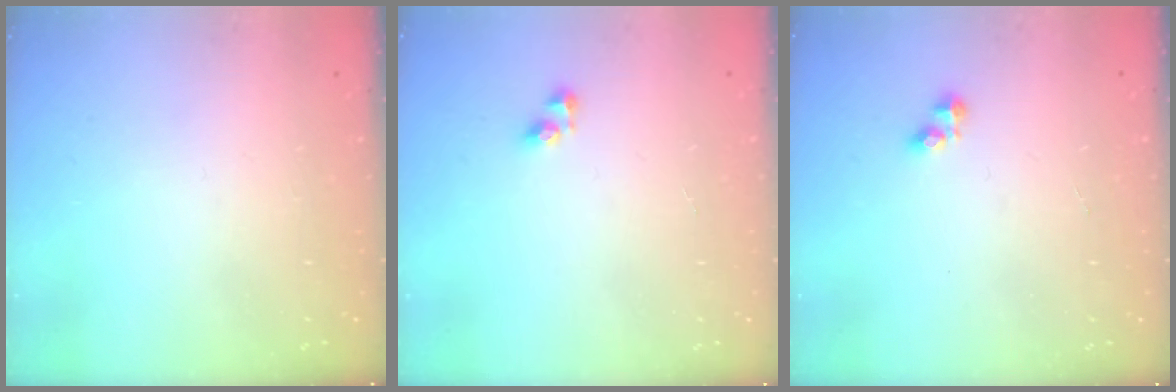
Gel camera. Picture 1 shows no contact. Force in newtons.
{"total": 4.4, "press": 4.4, "slide": 0.1}
{"total": 2.1, "press": 2.1, "slide": 0.3}